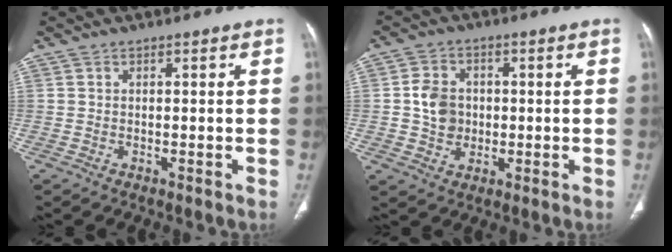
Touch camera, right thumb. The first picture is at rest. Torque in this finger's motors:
{"motor_torque": [0.99, 0.77, 0.50, -0.03, 0.05]}